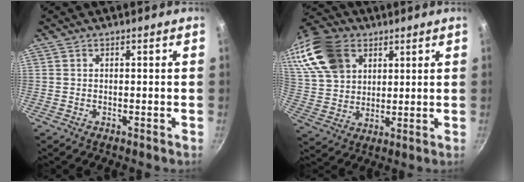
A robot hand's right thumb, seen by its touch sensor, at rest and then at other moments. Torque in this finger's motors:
{"motor_torque": [-0.72, 1.31, 0.30, -0.07, 0.14]}